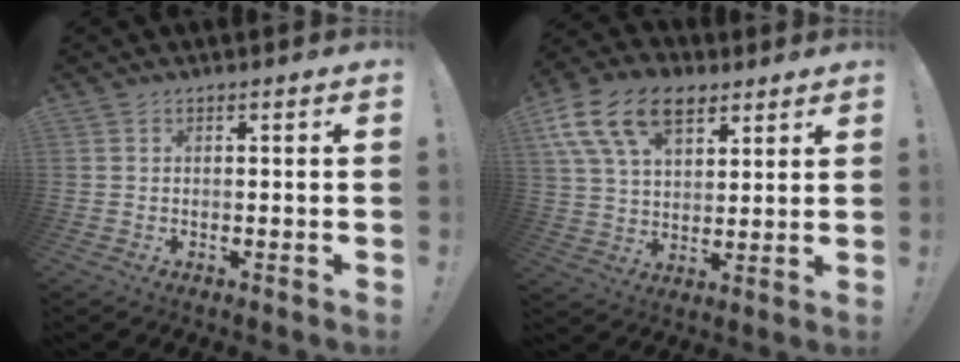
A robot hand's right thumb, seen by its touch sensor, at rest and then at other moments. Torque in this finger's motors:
{"motor_torque": [0.90, 2.33, 0.41, 0.04, 0.27]}